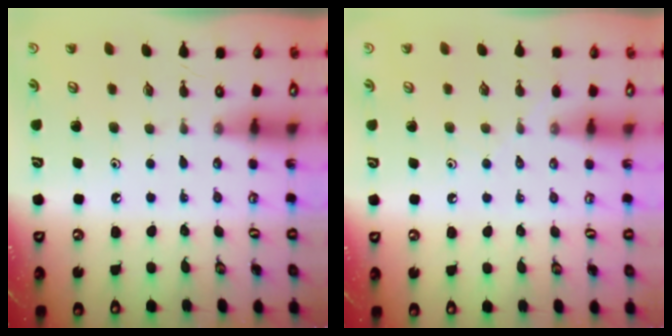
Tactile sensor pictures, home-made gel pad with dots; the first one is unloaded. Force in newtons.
{"total": 5.7, "press": 5.6, "slide": 0.8}